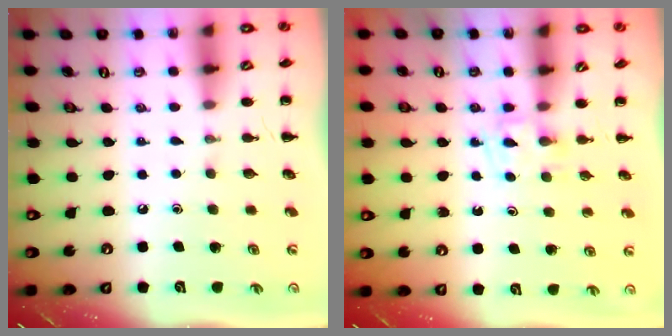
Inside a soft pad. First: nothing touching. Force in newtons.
{"total": 4.5, "press": 4.2, "slide": 1.4}